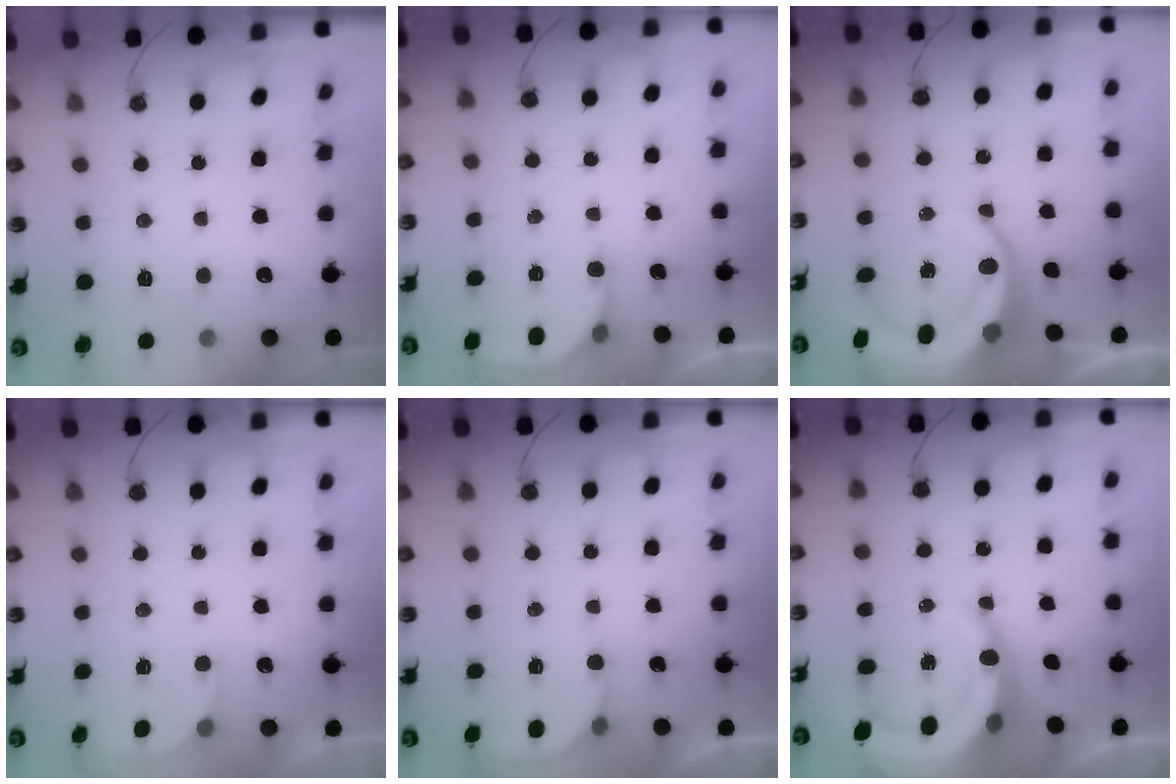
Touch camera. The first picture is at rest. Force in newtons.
{"total": 2.4, "press": 2.4, "slide": 0.5}
{"total": 11.5, "press": 11.4, "slide": 1.6}
{"total": 2.5, "press": 2.4, "slide": 0.4}
{"total": 3.3, "press": 3.2, "slide": 0.5}
{"total": 9.1, "press": 9.0, "slide": 1.2}